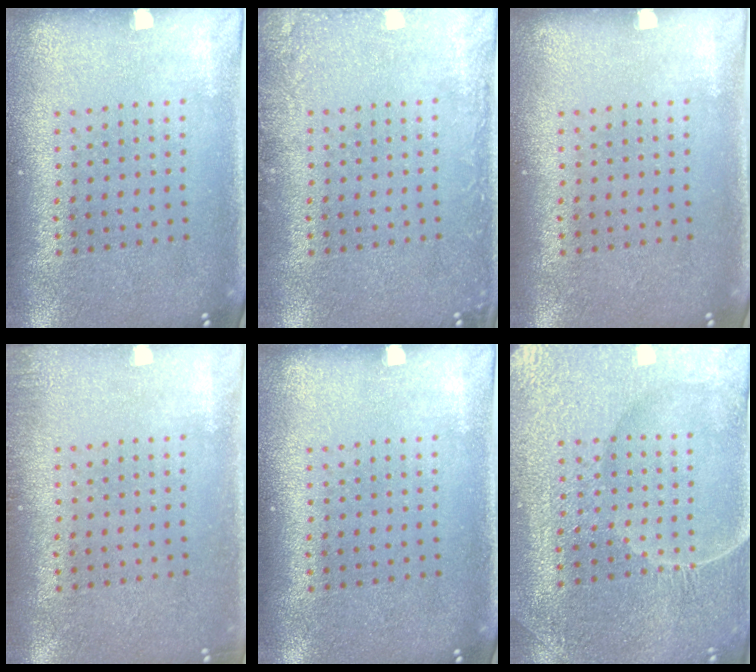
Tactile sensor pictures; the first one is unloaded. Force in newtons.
{"total": 1.6, "press": 1.6, "slide": 0.3}
{"total": 0.0}
{"total": 0.9, "press": 0.9, "slide": 0.2}
{"total": 0.0}
{"total": 4.3, "press": 4.2, "slide": 1.1}